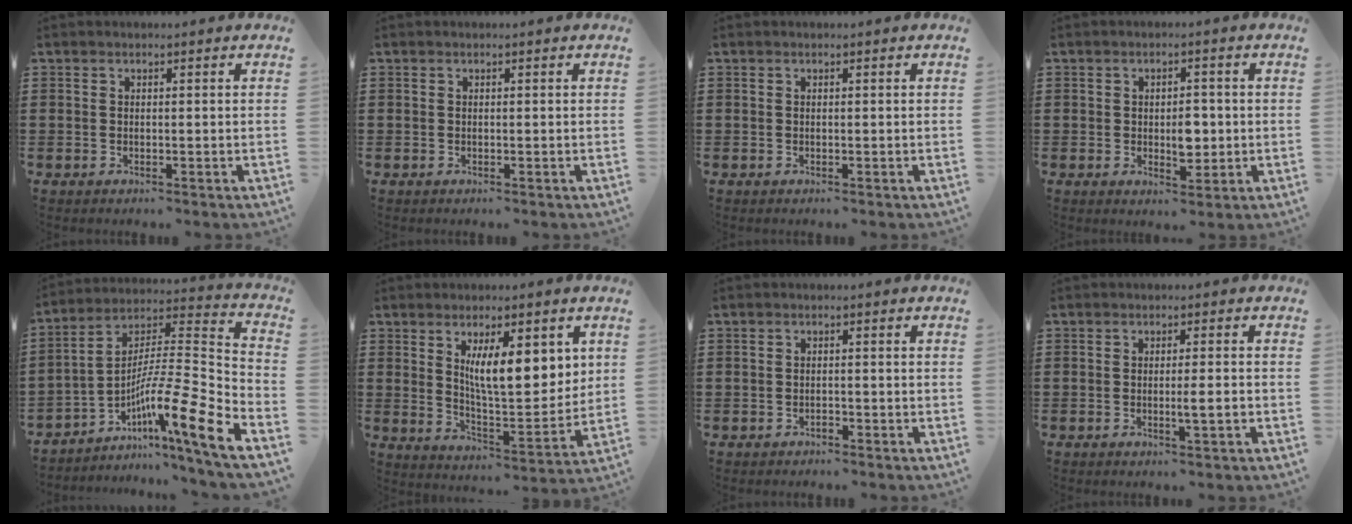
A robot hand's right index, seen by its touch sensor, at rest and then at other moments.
{"total": 0.0}
{"total": 0.0}
{"total": 4.2, "force": [-0.1, 2.3, 3.5], "torque": [-0.044, -0.003, -0.007]}
{"total": 12.4, "force": [-6.5, 0.3, 10.5], "torque": [-0.180, -0.025, -0.130]}
{"total": 10.0, "force": [3.7, 3.4, 8.7], "torque": [-0.141, -0.011, 0.058]}
{"total": 0.7, "force": [-0.6, 0.3, 0.1], "torque": [-0.005, 0.001, -0.014]}
{"total": 2.5, "force": [-0.6, 0.1, 2.5], "torque": [-0.041, -0.004, -0.012]}